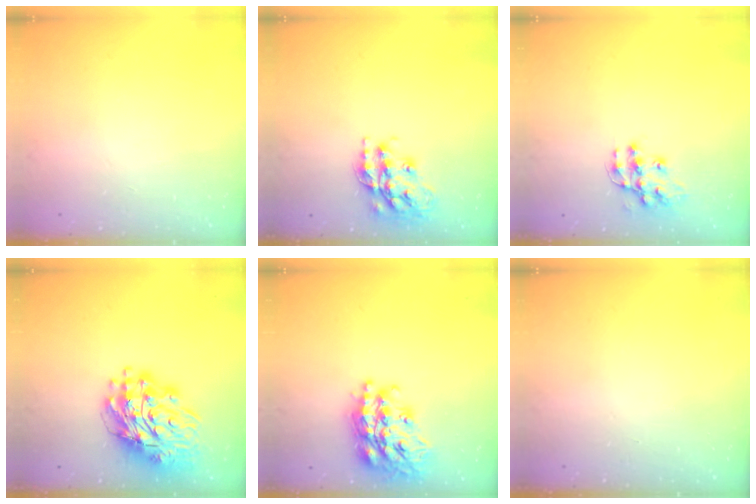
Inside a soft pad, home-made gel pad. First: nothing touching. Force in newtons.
{"total": 15.2, "press": 15.2, "slide": 0.8}
{"total": 12.2, "press": 12.2, "slide": 0.9}
{"total": 18.5, "press": 18.3, "slide": 3.0}
{"total": 23.2, "press": 23.2, "slide": 1.8}
{"total": 0.0}